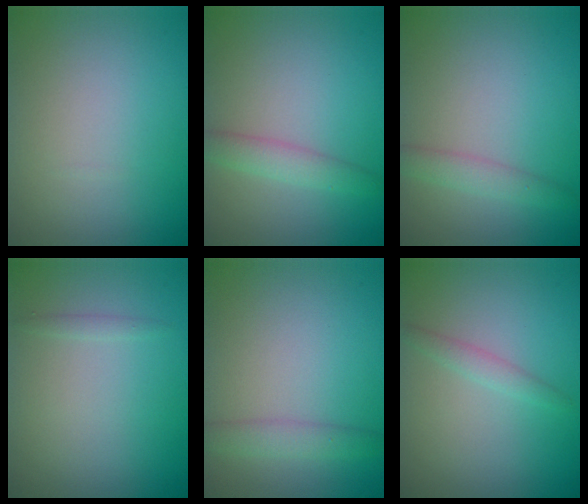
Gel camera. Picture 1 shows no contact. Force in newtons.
{"total": 2.2, "press": 2.2, "slide": 0.1}
{"total": 1.8, "press": 1.8, "slide": 0.0}
{"total": 0.5, "press": 0.5, "slide": 0.0}
{"total": 2.0, "press": 2.0, "slide": 0.0}
{"total": 1.2, "press": 1.2, "slide": 0.1}